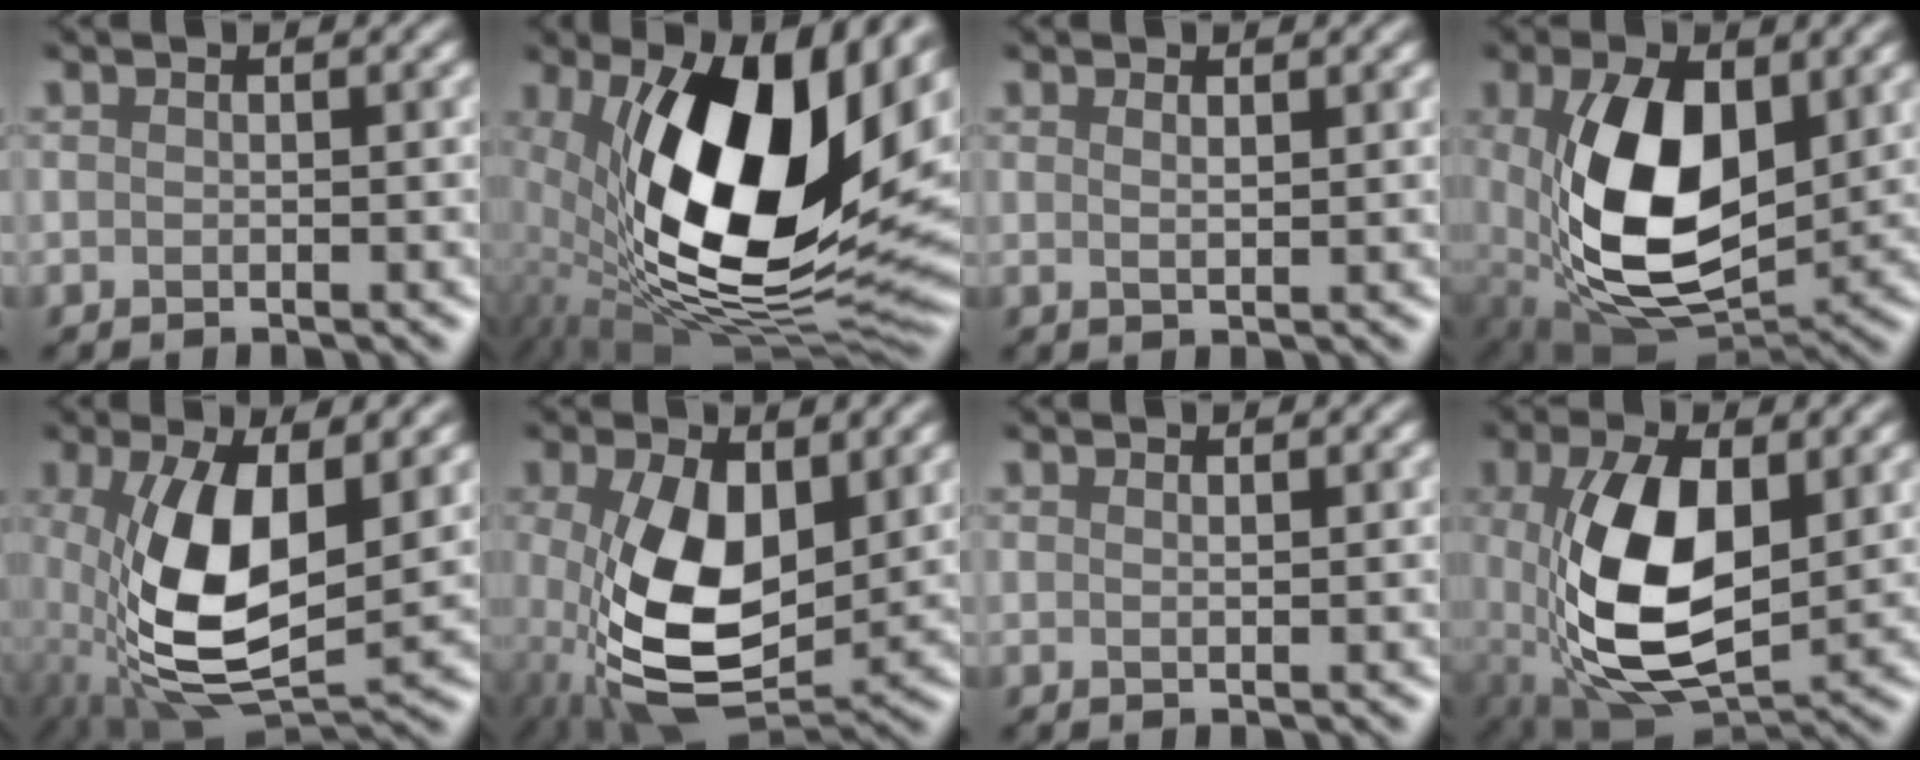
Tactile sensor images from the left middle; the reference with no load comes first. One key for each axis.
{"total": 15.4, "fx": 2.5, "fy": 7.2, "fz": 13.3, "tx": -0.235, "ty": -0.020, "tz": 0.037}
{"total": 0.7, "fx": 0.5, "fy": -0.2, "fz": 0.3, "tx": -0.010, "ty": -0.001, "tz": 0.012}
{"total": 11.2, "fx": 1.2, "fy": 6.2, "fz": 9.2, "tx": -0.190, "ty": -0.009, "tz": 0.032}
{"total": 9.2, "fx": 0.5, "fy": 4.1, "fz": 8.2, "tx": -0.189, "ty": -0.010, "tz": 0.015}
{"total": 8.5, "fx": 0.2, "fy": 4.6, "fz": 7.2, "tx": -0.170, "ty": -0.017, "tz": 0.015}
{"total": 0.7, "fx": 0.6, "fy": 0.1, "fz": 0.3, "tx": -0.002, "ty": -0.003, "tz": 0.006}
{"total": 10.2, "fx": 0.2, "fy": 5.4, "fz": 8.6, "tx": -0.189, "ty": -0.014, "tz": 0.015}